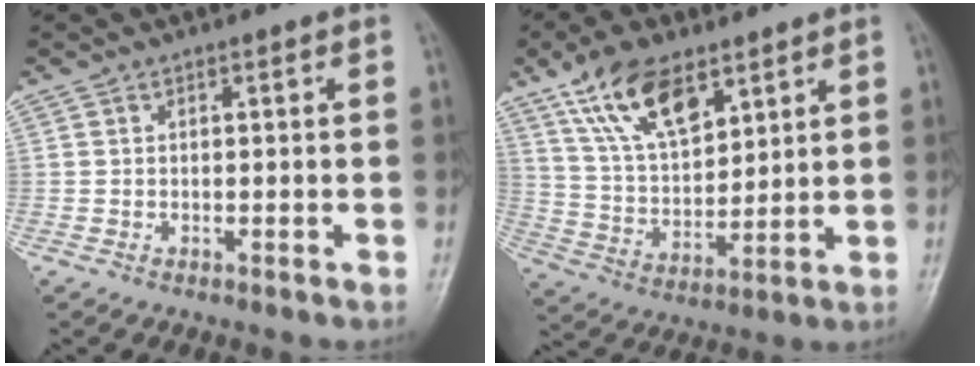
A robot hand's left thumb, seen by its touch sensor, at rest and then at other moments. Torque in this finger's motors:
{"motor_torque": [1.08, 1.08, 0.47, -0.48, 0.30]}